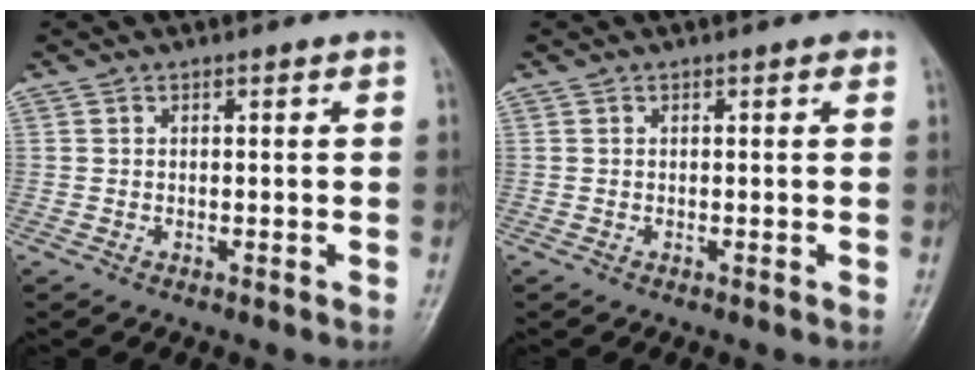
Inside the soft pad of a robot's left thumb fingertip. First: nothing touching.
{"total": 0.6, "force": [0.3, 0.4, 0.4], "torque": [-0.001, -0.001, 0.000]}